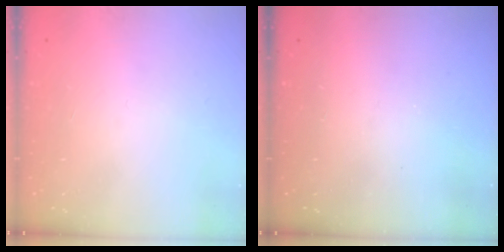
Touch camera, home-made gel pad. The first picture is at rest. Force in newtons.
{"total": 0.0}